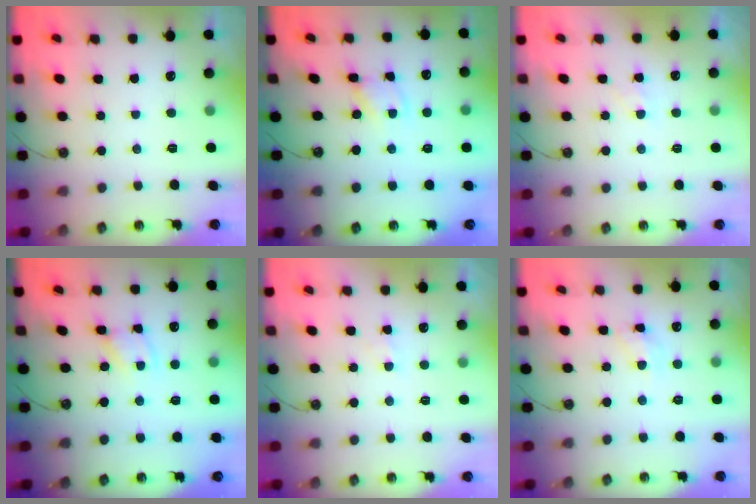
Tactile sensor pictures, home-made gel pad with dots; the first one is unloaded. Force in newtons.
{"total": 2.8, "press": 2.8, "slide": 0.1}
{"total": 5.4, "press": 5.4, "slide": 0.6}
{"total": 2.0, "press": 2.0, "slide": 0.1}
{"total": 3.7, "press": 3.7, "slide": 0.4}
{"total": 7.7, "press": 7.6, "slide": 0.6}